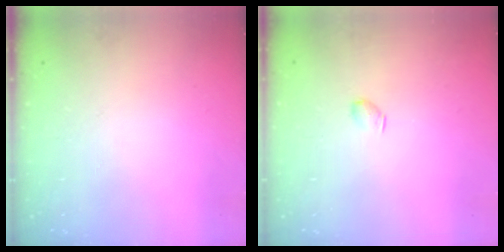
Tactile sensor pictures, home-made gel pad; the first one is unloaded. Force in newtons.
{"total": 3.1, "press": 3.0, "slide": 0.5}